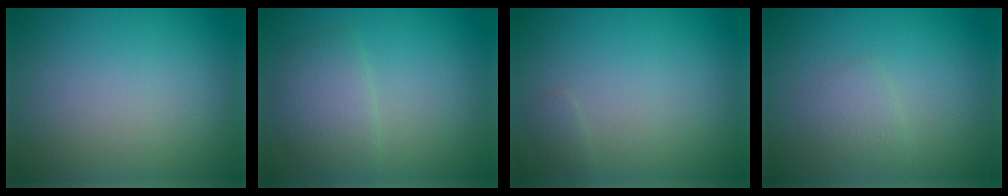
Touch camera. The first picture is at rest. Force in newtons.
{"total": 2.9, "press": 2.9, "slide": 0.1}
{"total": 0.6, "press": 0.6, "slide": 0.0}
{"total": 1.5, "press": 1.5, "slide": 0.0}